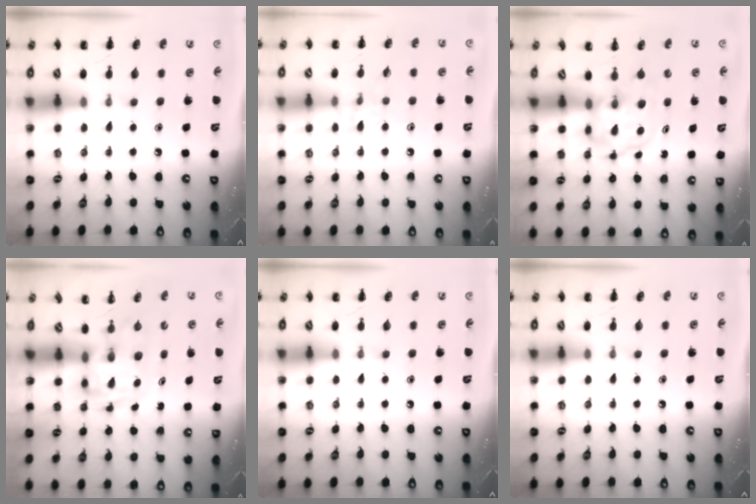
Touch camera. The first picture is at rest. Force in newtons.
{"total": 7.9, "press": 7.8, "slide": 1.6}
{"total": 3.9, "press": 3.9, "slide": 0.2}
{"total": 3.4, "press": 3.4, "slide": 0.6}
{"total": 0.0}
{"total": 0.0}